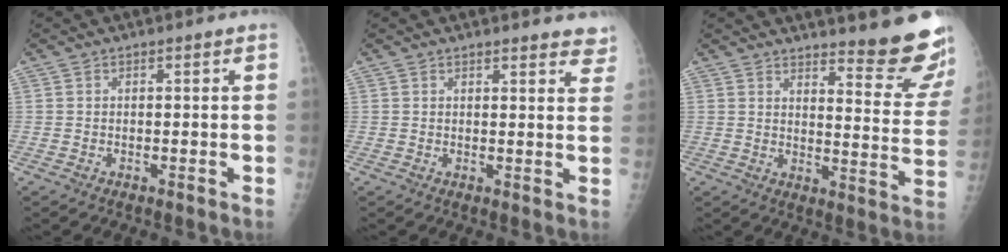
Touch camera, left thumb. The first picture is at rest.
{"total": 6.6, "force": [5.9, 1.8, 2.3], "torque": [0.005, -0.025, 0.053]}
{"total": 15.4, "force": [13.5, 2.1, 7.0], "torque": [-0.060, -0.142, 0.159]}